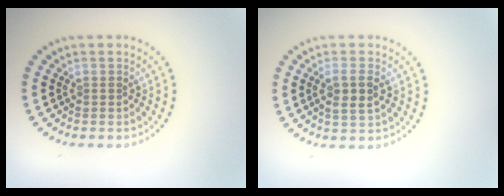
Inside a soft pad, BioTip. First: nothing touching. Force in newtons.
{"total": 2.4, "press": 2.3, "slide": 0.8}